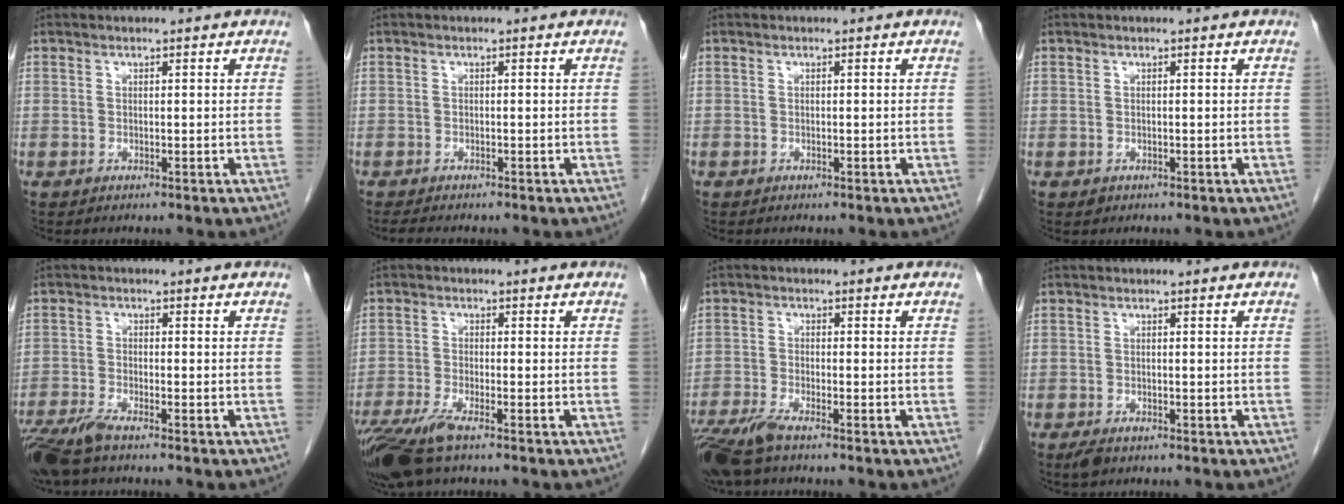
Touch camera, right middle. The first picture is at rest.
{"total": 2.8, "force": [-2.4, 0.6, 1.4], "torque": [-0.024, -0.009, -0.032]}
{"total": 0.0}
{"total": 0.5, "force": [-0.3, 0.4, 0.2], "torque": [-0.004, 0.002, -0.002]}
{"total": 5.6, "force": [-4.4, 0.6, 3.3], "torque": [-0.067, -0.016, -0.086]}
{"total": 7.9, "force": [-5.5, 1.4, 5.5], "torque": [-0.108, -0.018, -0.103]}
{"total": 6.2, "force": [-4.8, 0.8, 3.9], "torque": [-0.079, -0.017, -0.092]}
{"total": 2.0, "force": [-1.3, 0.9, 1.2], "torque": [-0.025, -0.003, -0.018]}